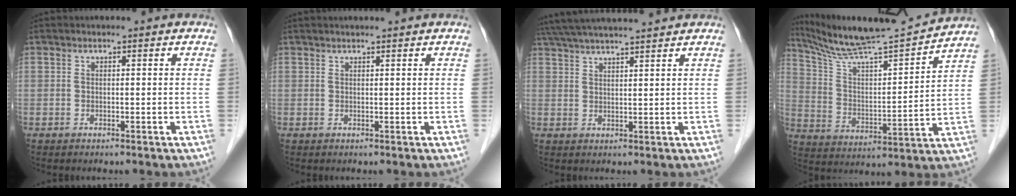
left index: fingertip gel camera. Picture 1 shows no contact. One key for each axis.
{"total": 1.4, "fx": 1.0, "fy": -0.3, "fz": 0.8, "tx": -0.007, "ty": 0.013, "tz": 0.021}
{"total": 11.8, "fx": 10.6, "fy": -0.1, "fz": 5.1, "tx": -0.099, "ty": 0.030, "tz": 0.168}
{"total": 16.6, "fx": 15.3, "fy": -0.4, "fz": 6.5, "tx": -0.118, "ty": -0.009, "tz": 0.257}